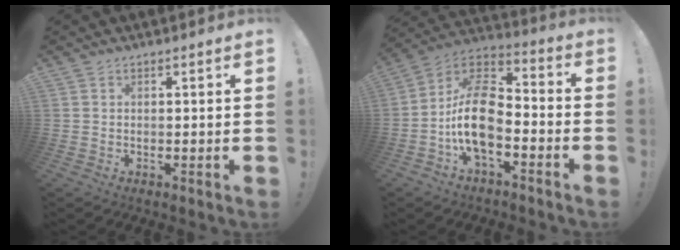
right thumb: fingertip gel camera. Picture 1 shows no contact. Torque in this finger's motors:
{"motor_torque": [2.41, 2.18, 1.63, -1.11, 0.59]}